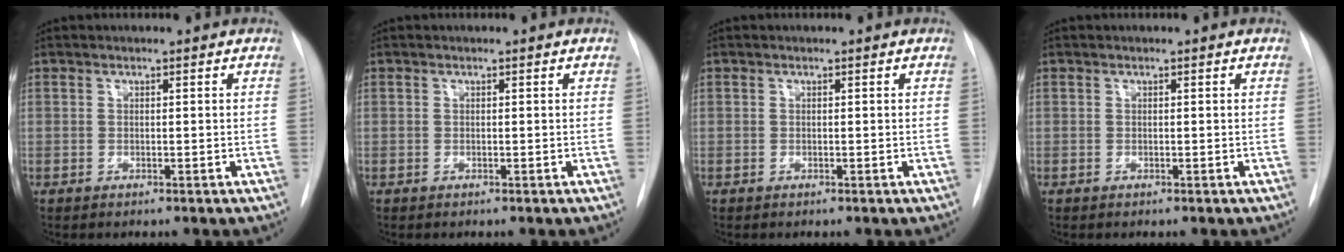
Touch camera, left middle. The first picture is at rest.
{"total": 0.0}
{"total": 0.0}
{"total": 0.0}